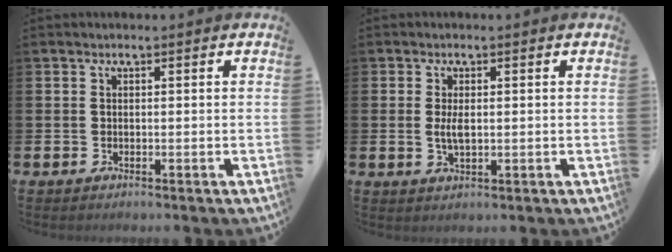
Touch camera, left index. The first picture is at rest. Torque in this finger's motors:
{"motor_torque": [0.85, -0.06, 0.11, 0.03]}